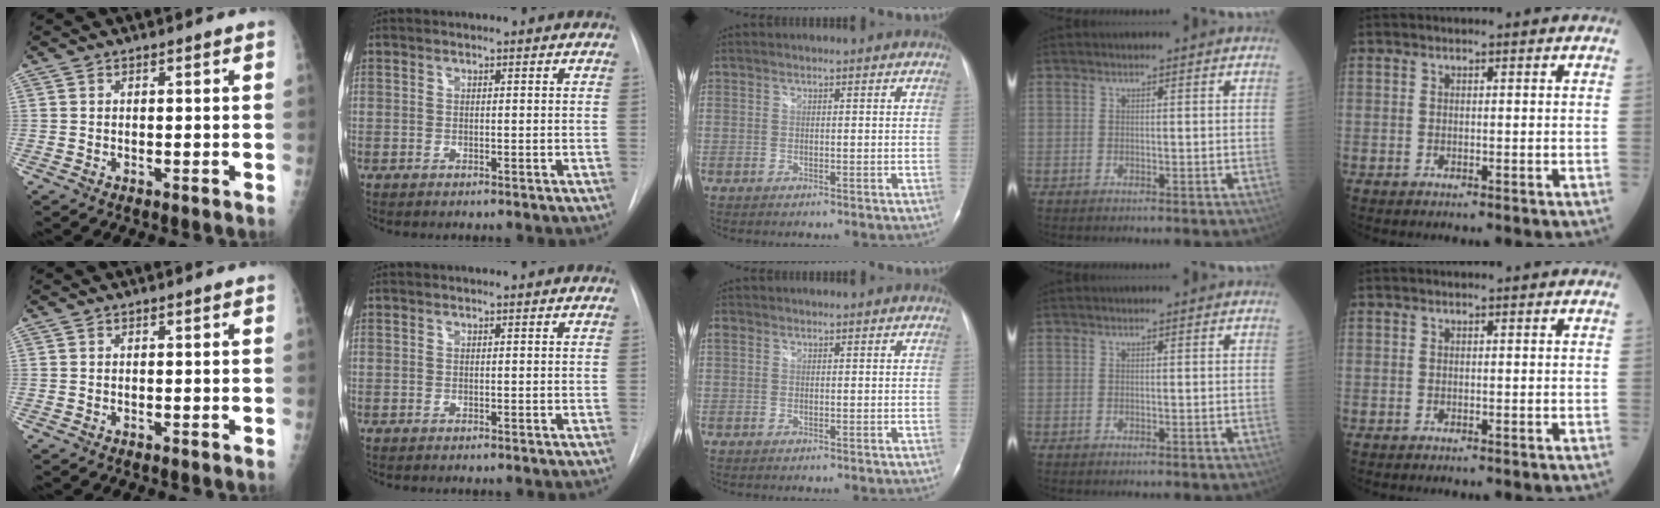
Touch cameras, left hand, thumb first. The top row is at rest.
{"middle": {"total": 1.1, "force": [0.4, 0.9, 0.4], "torque": [-0.013, 0.016, 0.009]}}